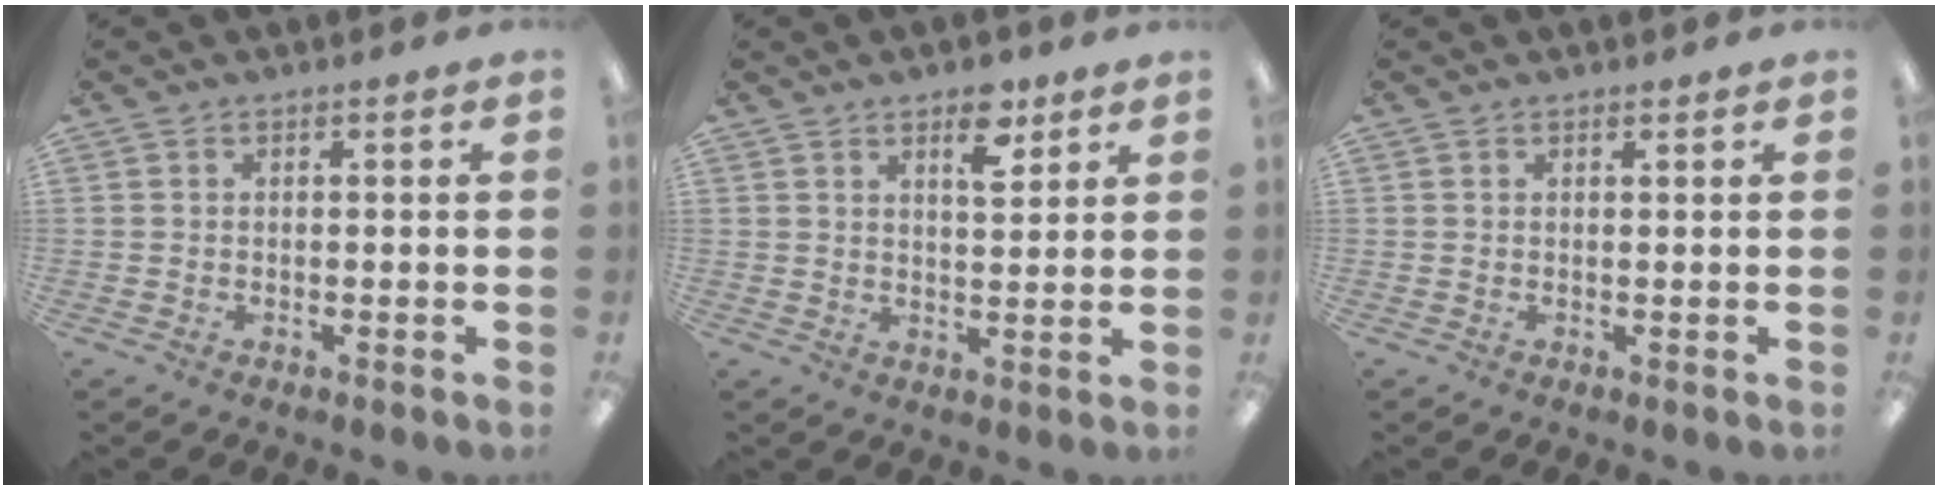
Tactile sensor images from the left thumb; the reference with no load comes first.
{"total": 7.4, "force": [4.6, 3.2, 4.8], "torque": [-0.058, -0.021, 0.073]}
{"total": 0.8, "force": [0.7, 0.2, 0.2], "torque": [0.003, -0.003, 0.011]}